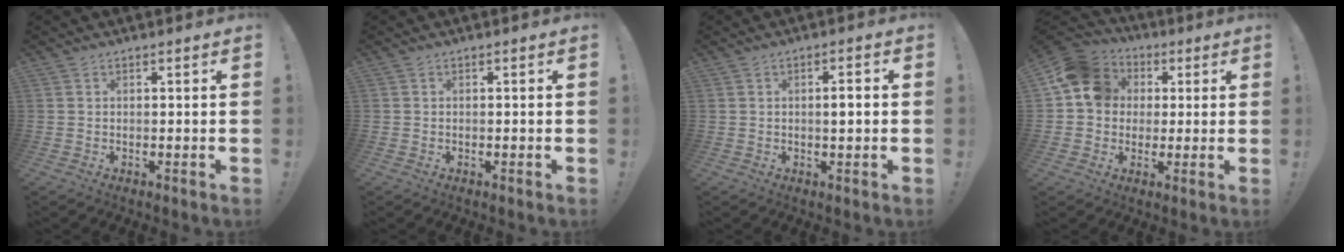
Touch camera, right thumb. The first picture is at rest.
{"total": 0.0}
{"total": 2.5, "force": [0.0, 0.3, 2.5], "torque": [-0.035, -0.003, -0.005]}
{"total": 13.6, "force": [3.2, 11.6, 6.3], "torque": [-0.089, -0.002, 0.066]}